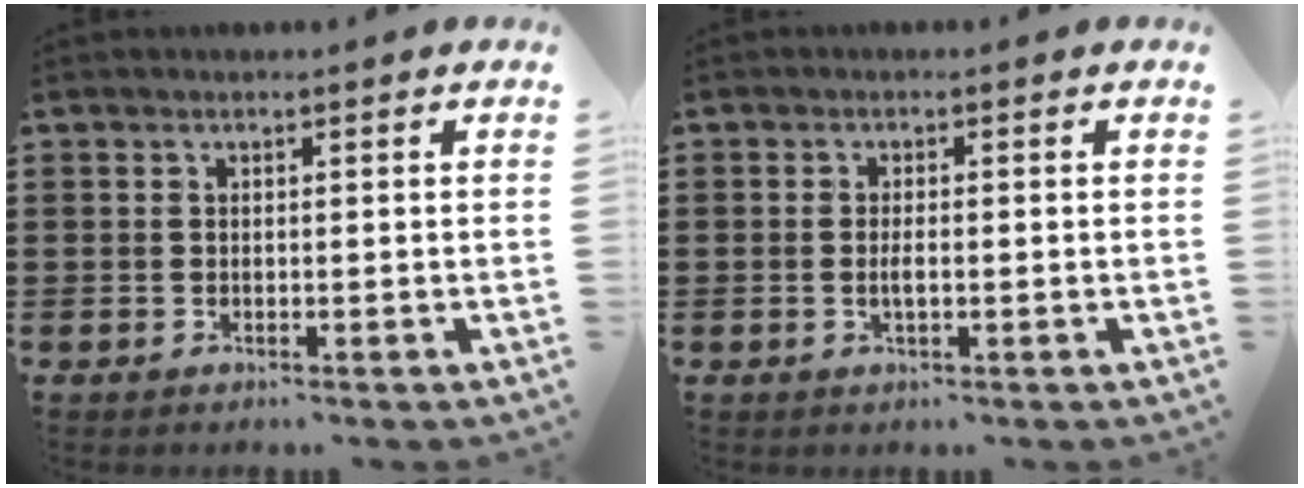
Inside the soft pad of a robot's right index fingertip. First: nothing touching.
{"total": 1.8, "force": [-0.3, 0.5, 1.7], "torque": [-0.032, 0.000, -0.006]}